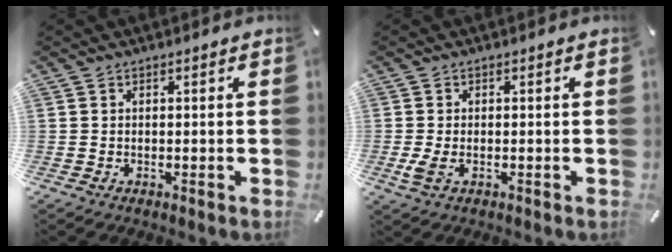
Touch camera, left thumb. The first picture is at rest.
{"total": 2.9, "force": [-0.7, 1.5, 2.4], "torque": [-0.060, -0.006, -0.015]}